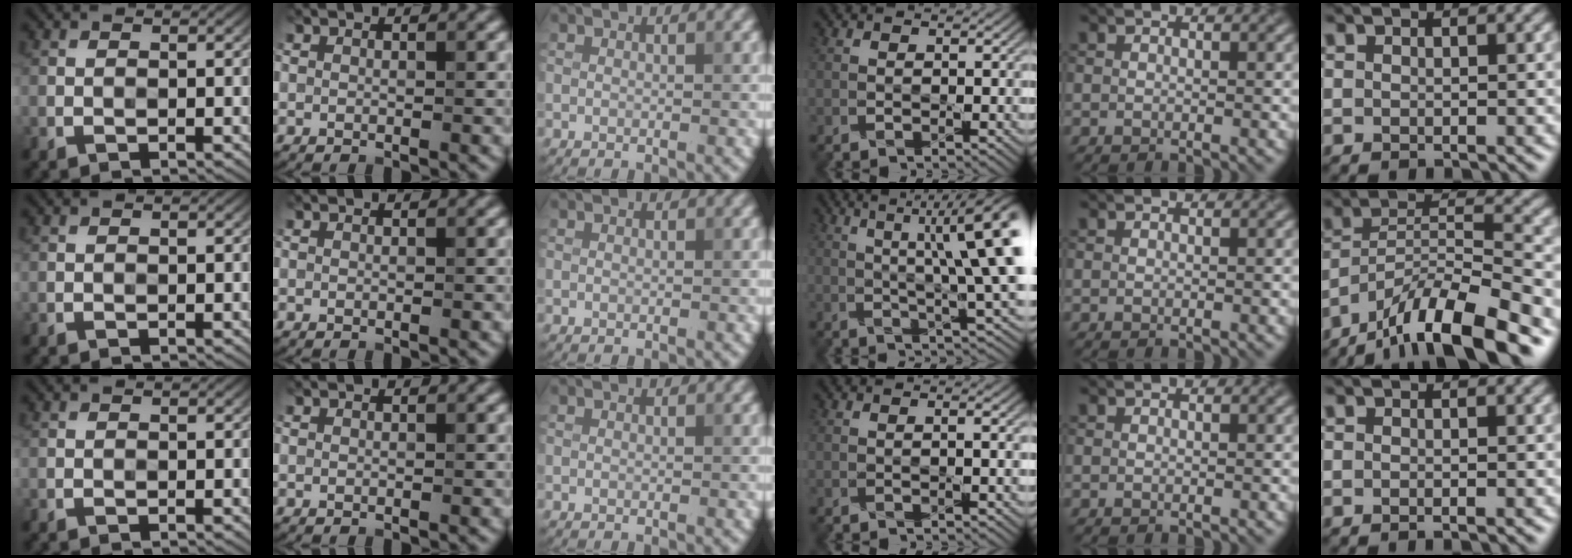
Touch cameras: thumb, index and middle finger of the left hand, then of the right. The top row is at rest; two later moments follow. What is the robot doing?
{"motion": "pour", "object": "cup"}